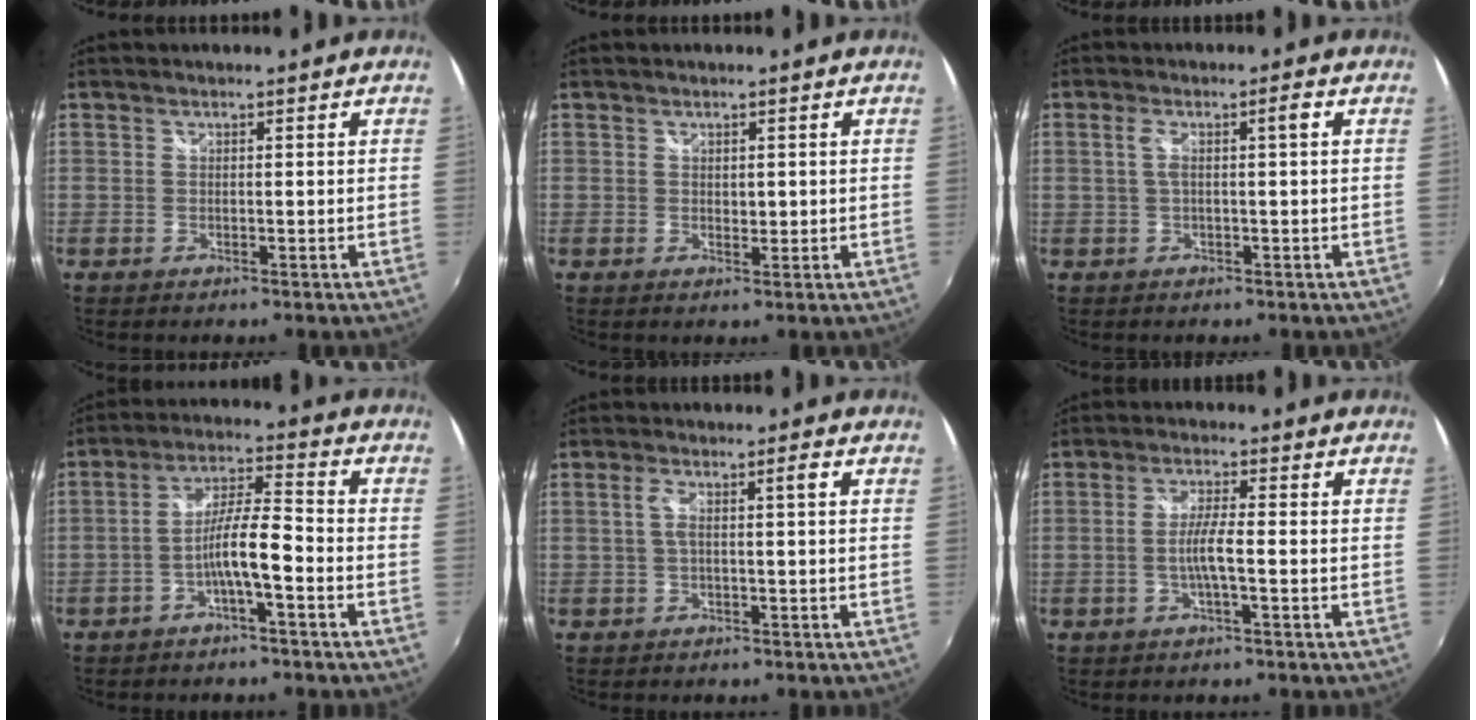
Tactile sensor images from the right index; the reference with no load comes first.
{"total": 1.0, "force": [0.2, 0.7, 0.6], "torque": [-0.008, 0.000, 0.003]}
{"total": 3.0, "force": [0.0, -0.1, 3.0], "torque": [-0.054, 0.006, 0.004]}
{"total": 6.9, "force": [-3.3, 0.7, 6.0], "torque": [-0.123, 0.014, -0.058]}
{"total": 2.9, "force": [-0.3, -0.1, 2.9], "torque": [-0.054, 0.005, -0.001]}
{"total": 4.0, "force": [-1.4, -0.1, 3.8], "torque": [-0.076, 0.003, -0.026]}